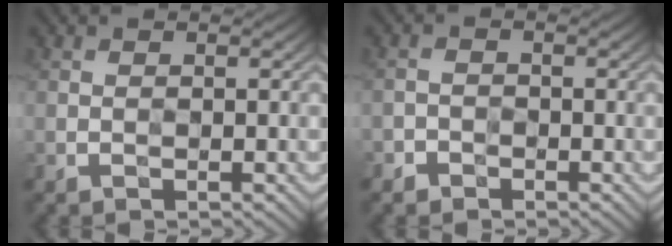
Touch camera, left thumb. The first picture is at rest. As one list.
[{"total": 1.3, "force": [-1.2, 0.6, -0.4], "torque": [0.018, 0.007, -0.031]}]